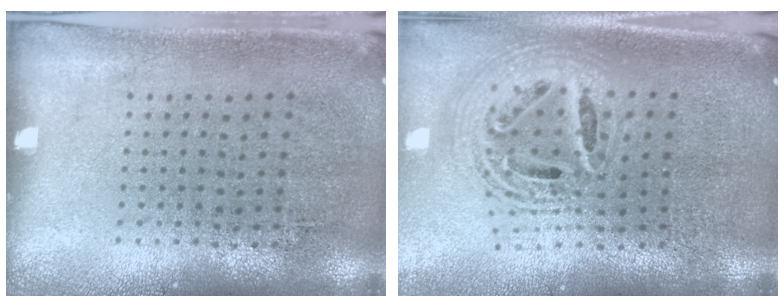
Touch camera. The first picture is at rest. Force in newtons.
{"total": 2.3, "press": 1.8, "slide": 1.6}